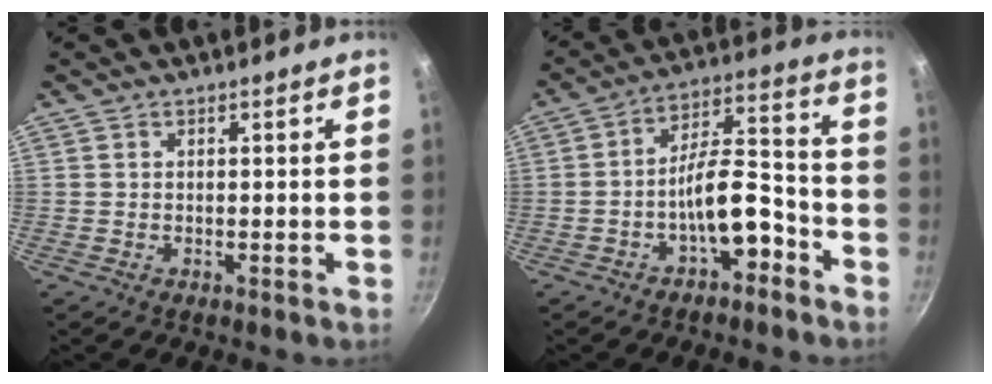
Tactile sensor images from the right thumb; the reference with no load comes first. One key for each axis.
{"total": 10.8, "fx": -5.1, "fy": 4.7, "fz": 8.3, "tx": -0.110, "ty": 0.068, "tz": -0.079}